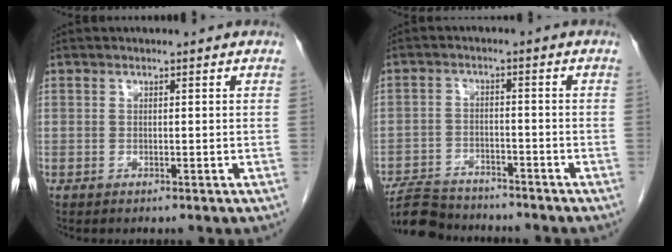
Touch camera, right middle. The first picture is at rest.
{"total": 9.0, "force": [-8.5, 2.2, 2.1], "torque": [-0.037, -0.002, -0.138]}